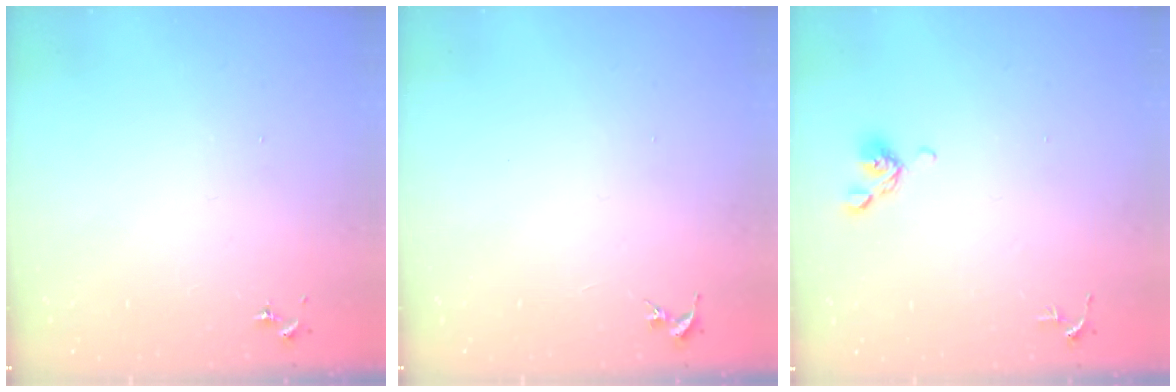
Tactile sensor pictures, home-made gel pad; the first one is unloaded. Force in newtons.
{"total": 0.0}
{"total": 5.9, "press": 5.7, "slide": 1.5}